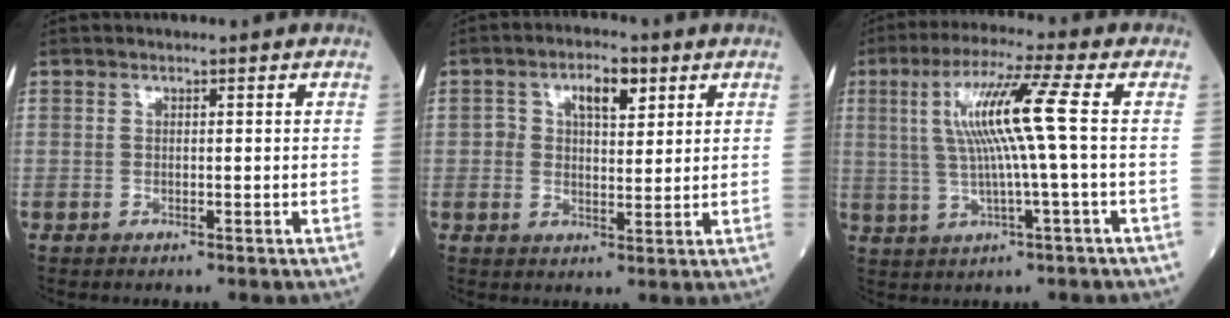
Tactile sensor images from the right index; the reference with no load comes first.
{"total": 5.5, "force": [2.2, 2.7, 4.2], "torque": [-0.069, 0.016, 0.037]}
{"total": 10.1, "force": [1.4, -1.0, 10.0], "torque": [-0.195, 0.013, 0.027]}